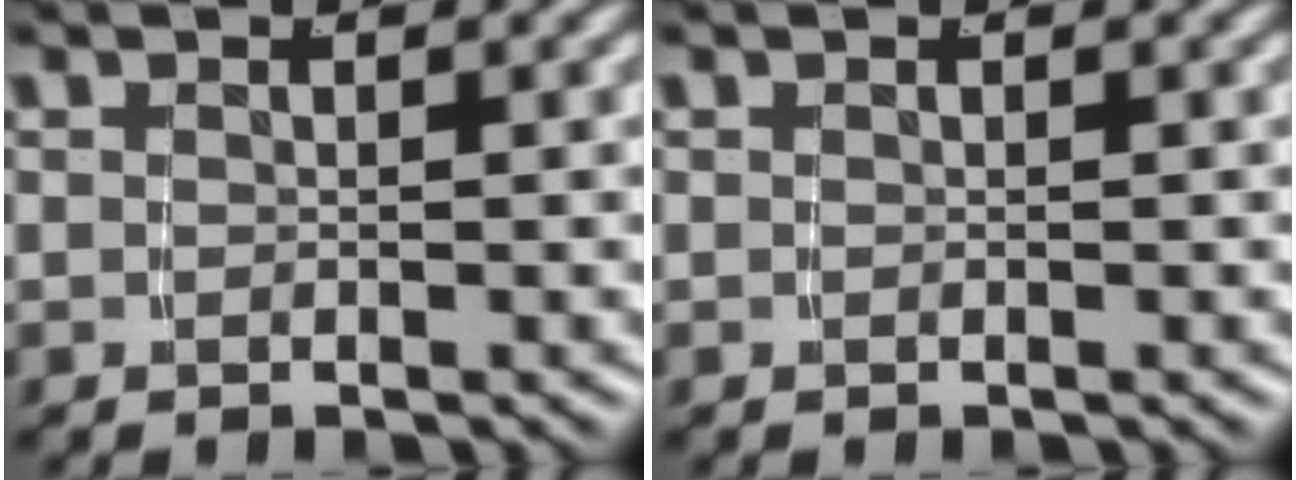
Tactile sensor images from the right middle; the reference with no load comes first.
{"total": 0.0}